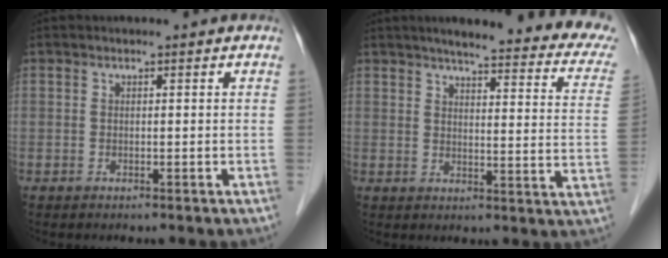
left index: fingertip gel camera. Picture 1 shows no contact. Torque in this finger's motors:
{"motor_torque": [0.05, -0.31, 0.52, 0.09]}